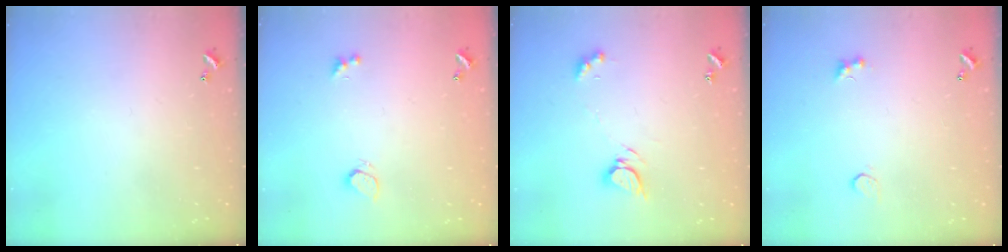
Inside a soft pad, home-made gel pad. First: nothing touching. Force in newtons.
{"total": 1.4, "press": 0.7, "slide": 1.2}
{"total": 7.3, "press": 7.3, "slide": 0.6}
{"total": 2.8, "press": 2.7, "slide": 0.8}